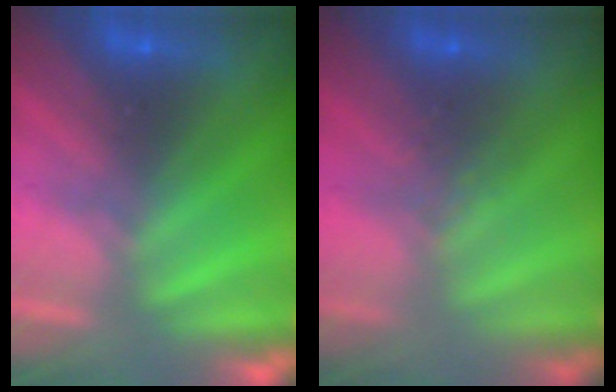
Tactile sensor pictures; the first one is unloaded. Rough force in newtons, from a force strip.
{"total": 2.6}